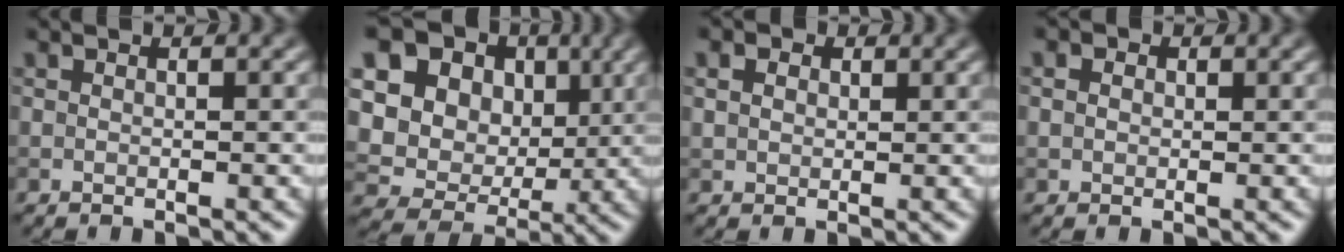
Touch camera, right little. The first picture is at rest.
{"total": 19.6, "force": [6.1, 17.1, 7.5], "torque": [-0.194, 0.020, 0.104]}
{"total": 1.8, "force": [0.8, 1.4, 0.8], "torque": [-0.016, 0.003, 0.009]}
{"total": 1.6, "force": [0.6, 1.3, 0.7], "torque": [-0.012, 0.011, -0.007]}